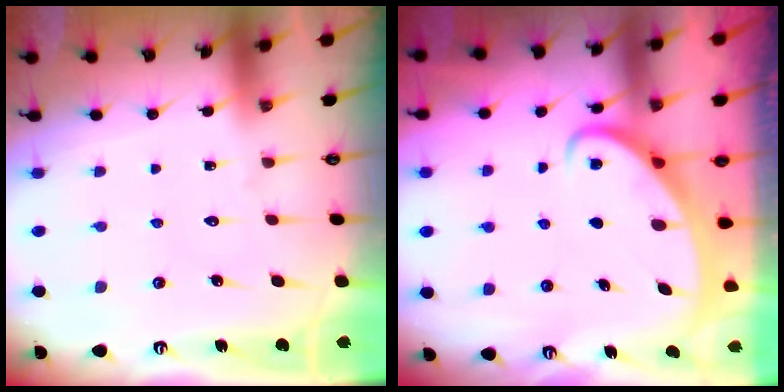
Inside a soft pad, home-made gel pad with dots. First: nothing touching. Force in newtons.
{"total": 2.5, "press": 2.5, "slide": 0.3}